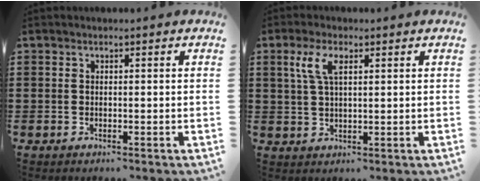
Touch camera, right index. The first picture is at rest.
{"total": 4.7, "force": [1.9, 1.8, 3.9], "torque": [-0.086, 0.009, 0.031]}